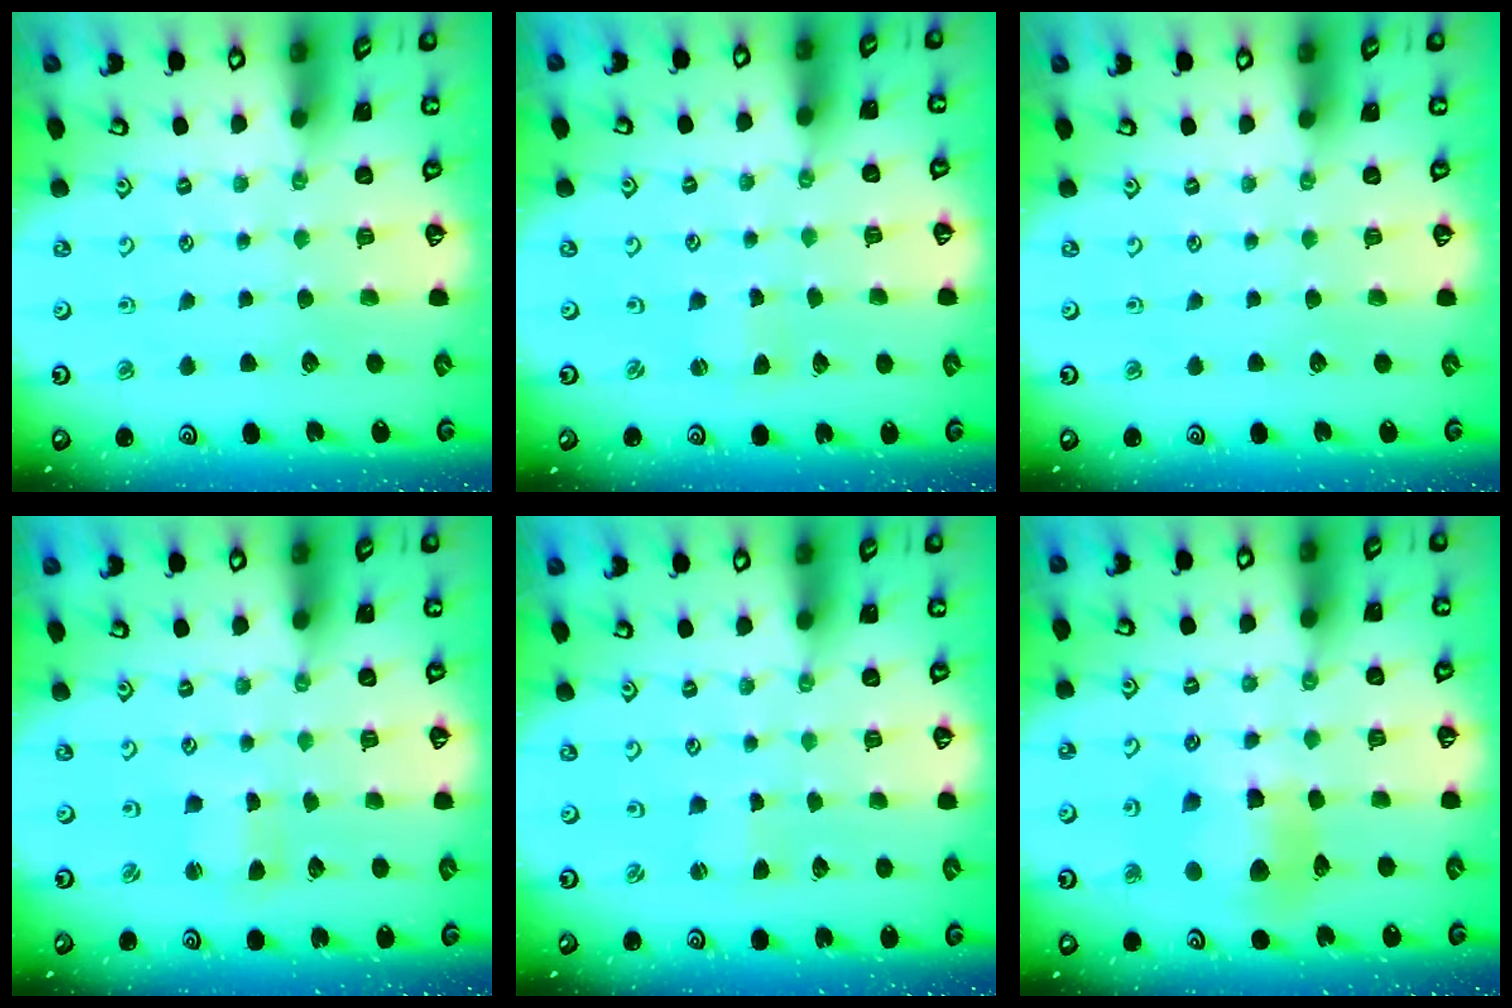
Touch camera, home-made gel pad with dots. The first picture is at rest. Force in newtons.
{"total": 2.1, "press": 2.0, "slide": 0.4}
{"total": 0.0}
{"total": 1.2, "press": 1.1, "slide": 0.3}
{"total": 0.9, "press": 0.9, "slide": 0.1}
{"total": 11.1, "press": 11.0, "slide": 1.4}